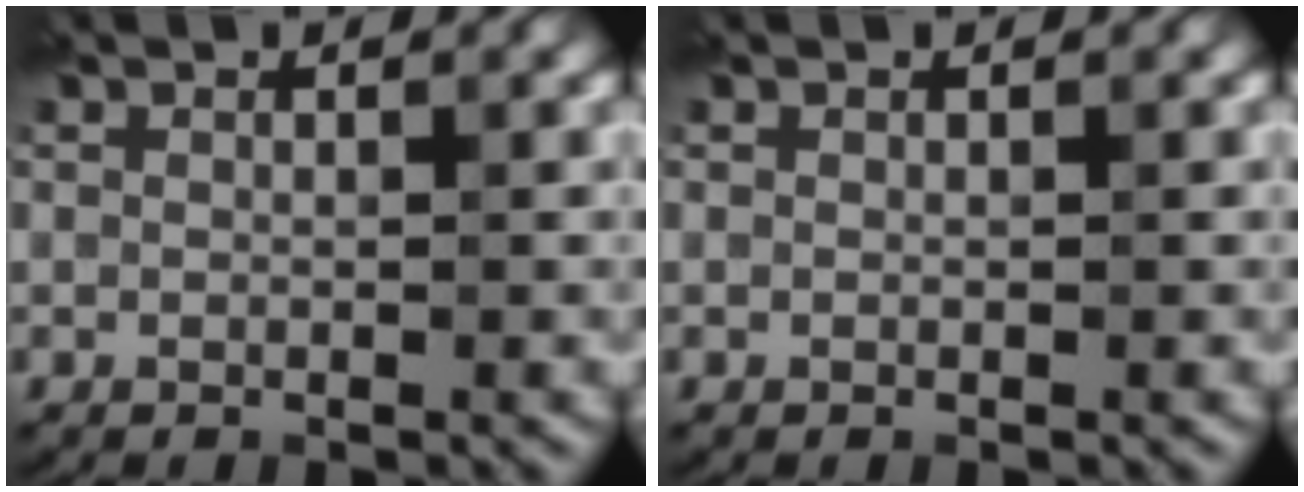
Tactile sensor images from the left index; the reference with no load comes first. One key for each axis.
{"total": 0.0}